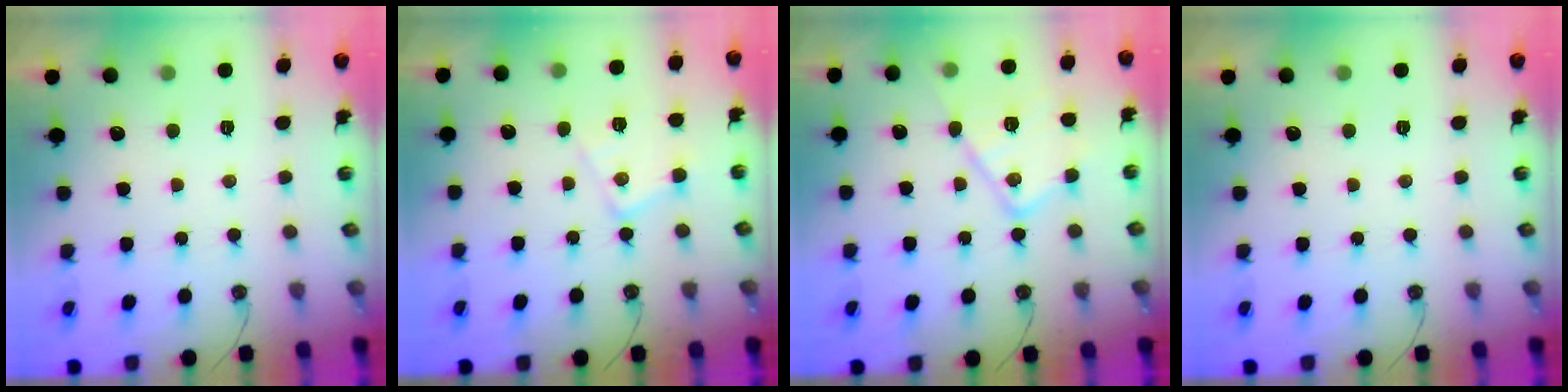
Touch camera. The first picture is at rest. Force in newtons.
{"total": 10.3, "press": 10.3, "slide": 0.6}
{"total": 13.9, "press": 13.9, "slide": 1.2}
{"total": 0.0}